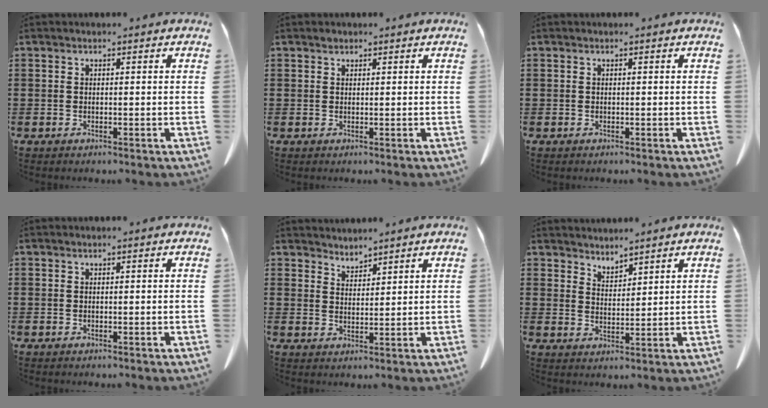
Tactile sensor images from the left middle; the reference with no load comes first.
{"total": 0.5, "force": [0.4, 0.4, 0.1], "torque": [-0.004, 0.002, 0.007]}
{"total": 0.0}
{"total": 0.0}
{"total": 2.9, "force": [2.8, 0.0, -0.4], "torque": [0.000, -0.010, 0.054]}
{"total": 3.0, "force": [3.0, 0.1, -0.4], "torque": [0.000, -0.011, 0.057]}